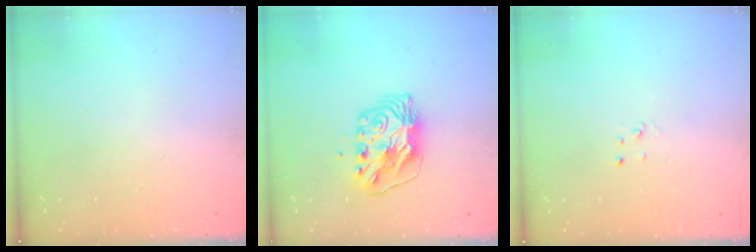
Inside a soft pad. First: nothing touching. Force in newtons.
{"total": 8.4, "press": 8.4, "slide": 0.8}
{"total": 2.0, "press": 2.0, "slide": 0.2}